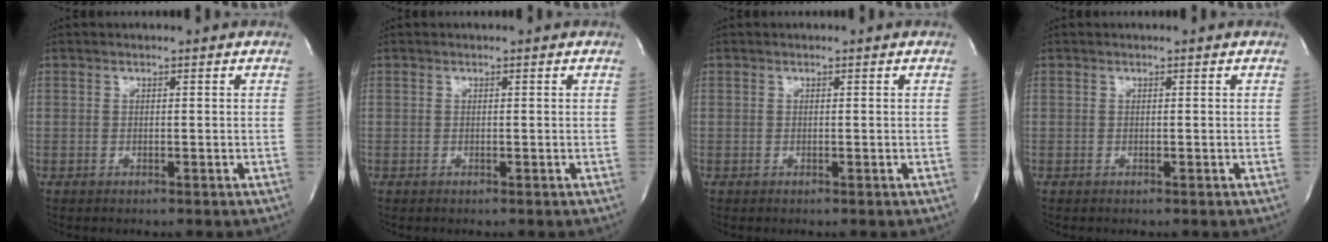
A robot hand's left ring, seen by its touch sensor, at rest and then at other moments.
{"total": 0.0}
{"total": 0.0}
{"total": 0.0}